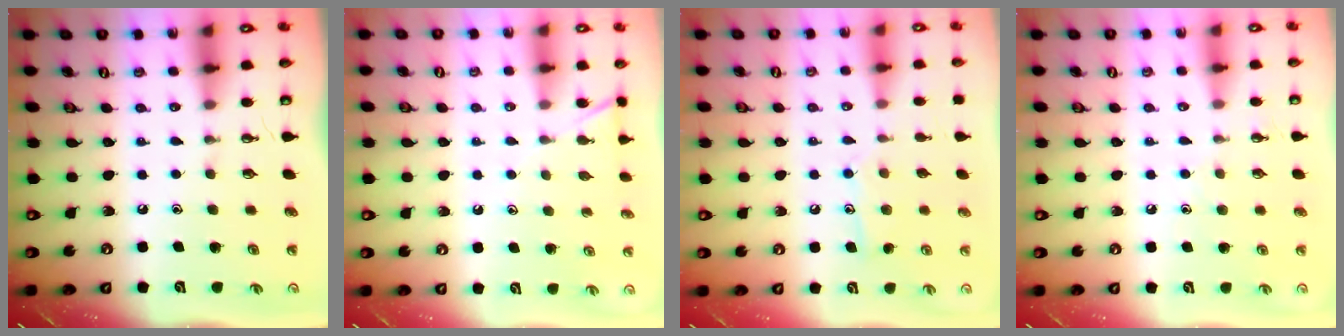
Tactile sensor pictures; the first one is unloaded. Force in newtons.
{"total": 5.7, "press": 5.7, "slide": 0.5}
{"total": 9.2, "press": 9.2, "slide": 0.5}
{"total": 5.3, "press": 5.3, "slide": 0.5}